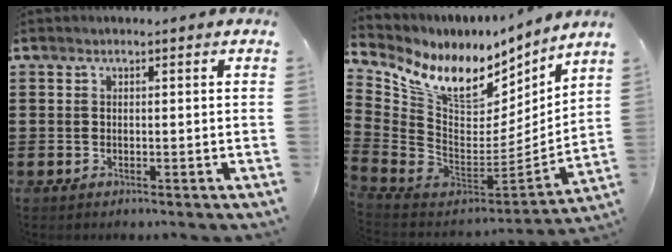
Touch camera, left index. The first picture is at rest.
{"total": 11.5, "force": [7.4, 5.9, 6.5], "torque": [-0.148, -0.059, 0.129]}